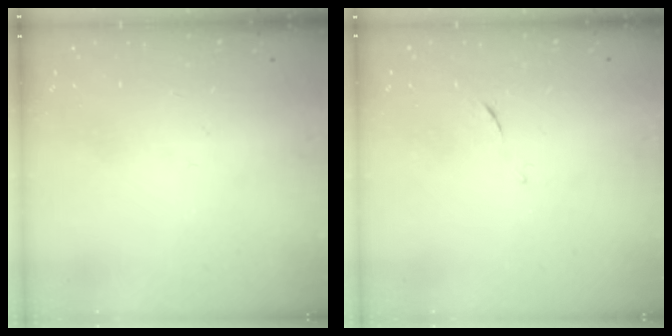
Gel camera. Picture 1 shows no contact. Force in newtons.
{"total": 5.1, "press": 5.1, "slide": 0.4}